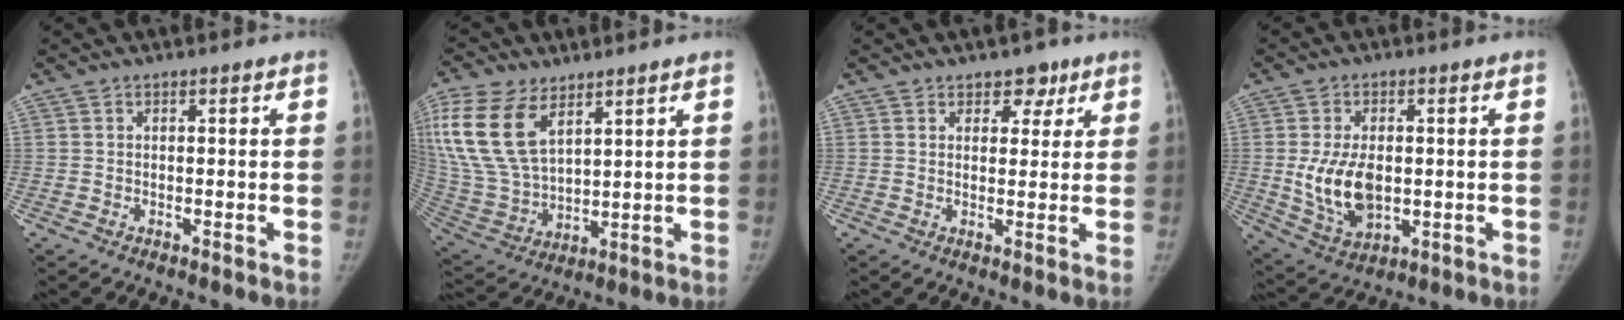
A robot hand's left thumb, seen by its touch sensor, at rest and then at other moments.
{"total": 18.2, "force": [8.6, 10.3, 12.4], "torque": [-0.257, -0.028, 0.178]}
{"total": 4.2, "force": [2.6, 2.8, 1.8], "torque": [0.005, -0.012, 0.036]}
{"total": 11.1, "force": [-0.2, 6.9, 8.7], "torque": [-0.148, -0.009, 0.011]}